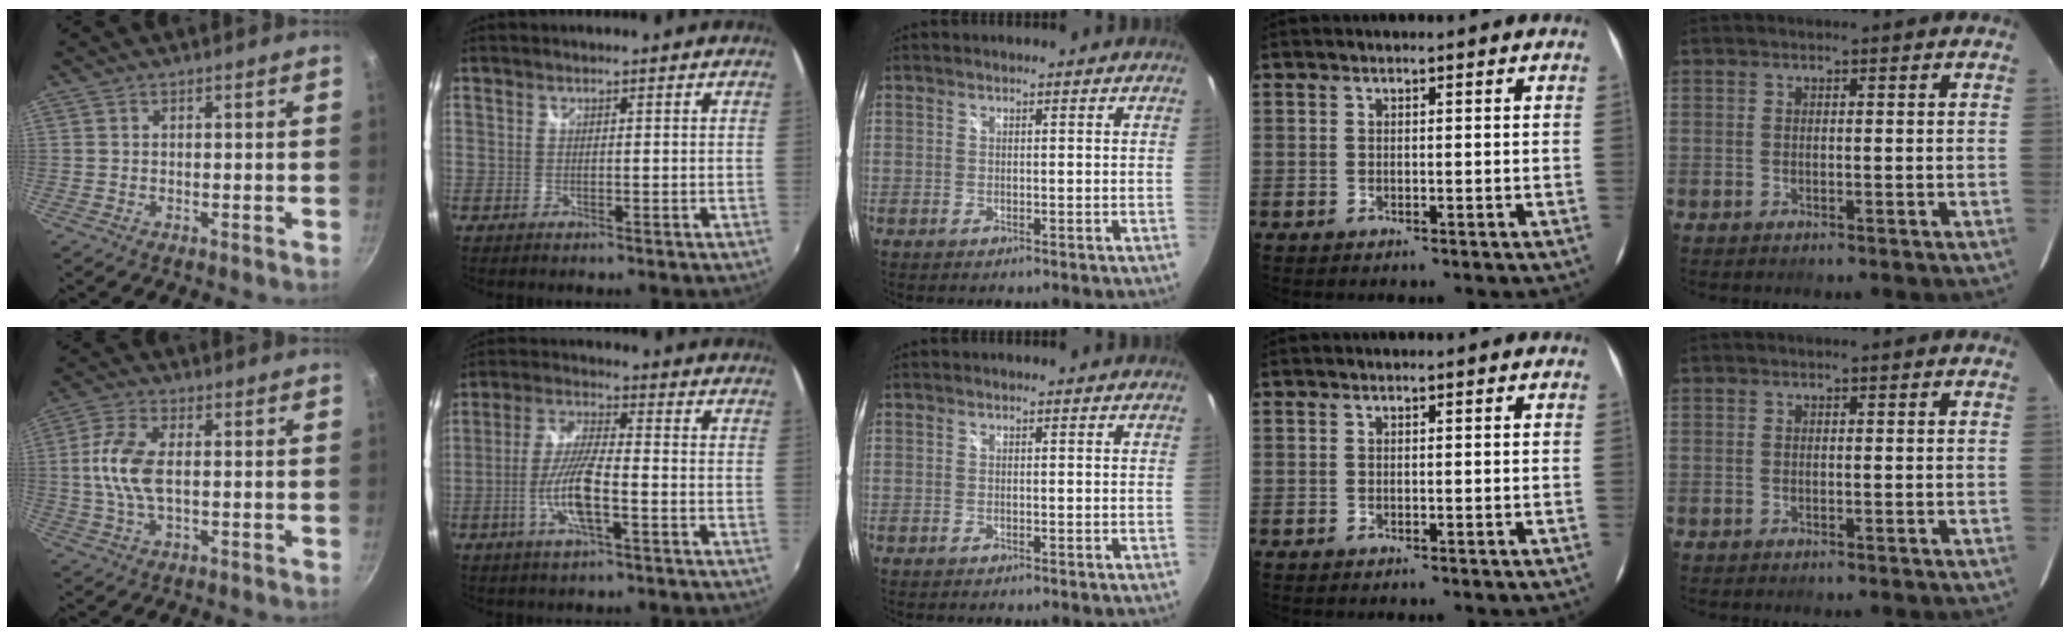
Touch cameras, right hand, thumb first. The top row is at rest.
{"thumb": {"total": 8.6, "force": [0.3, 4.3, 7.5], "torque": [-0.155, 0.012, -0.001]}, "index": {"total": 9.4, "force": [-3.3, 1.6, 8.6], "torque": [-0.177, -0.003, -0.064]}}